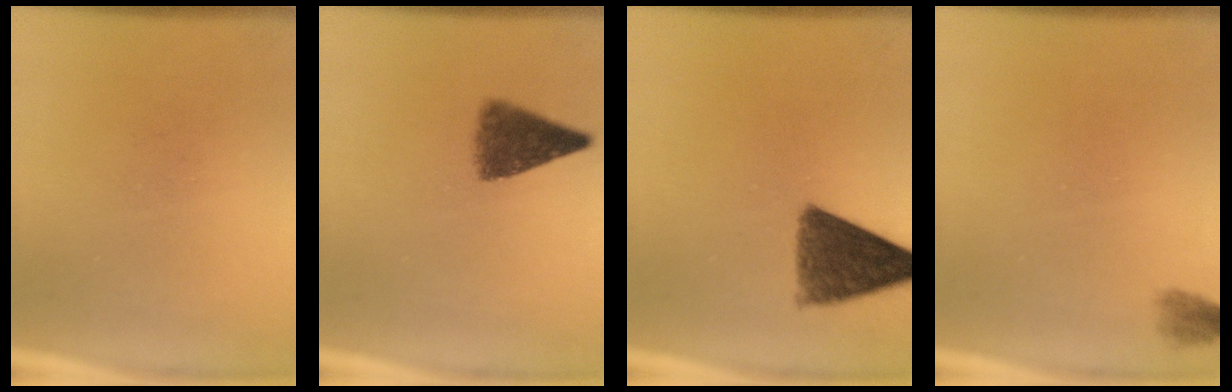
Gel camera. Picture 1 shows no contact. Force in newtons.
{"total": 6.4}
{"total": 9.7}
{"total": 1.3}